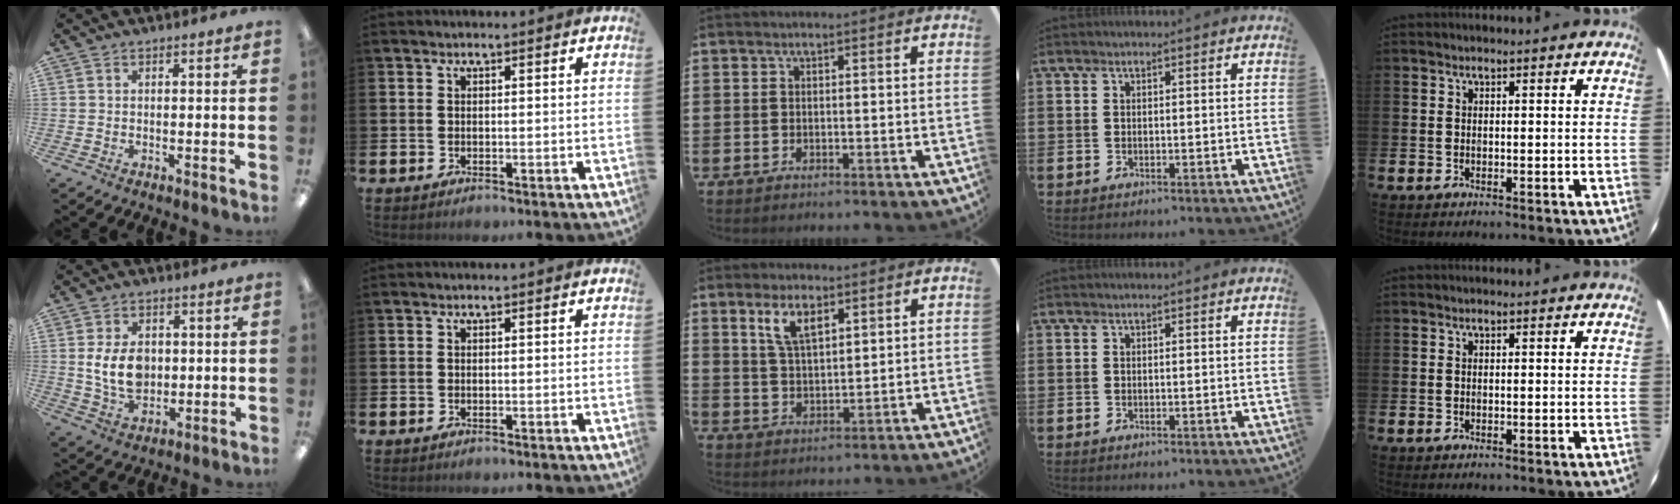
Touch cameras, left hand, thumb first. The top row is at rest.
{"thumb": {"total": 9.7, "force": [1.0, 6.9, 6.8], "torque": [-0.139, 0.002, 0.016]}, "middle": {"total": 5.3, "force": [3.3, 2.0, 3.6], "torque": [-0.072, 0.004, 0.056]}}